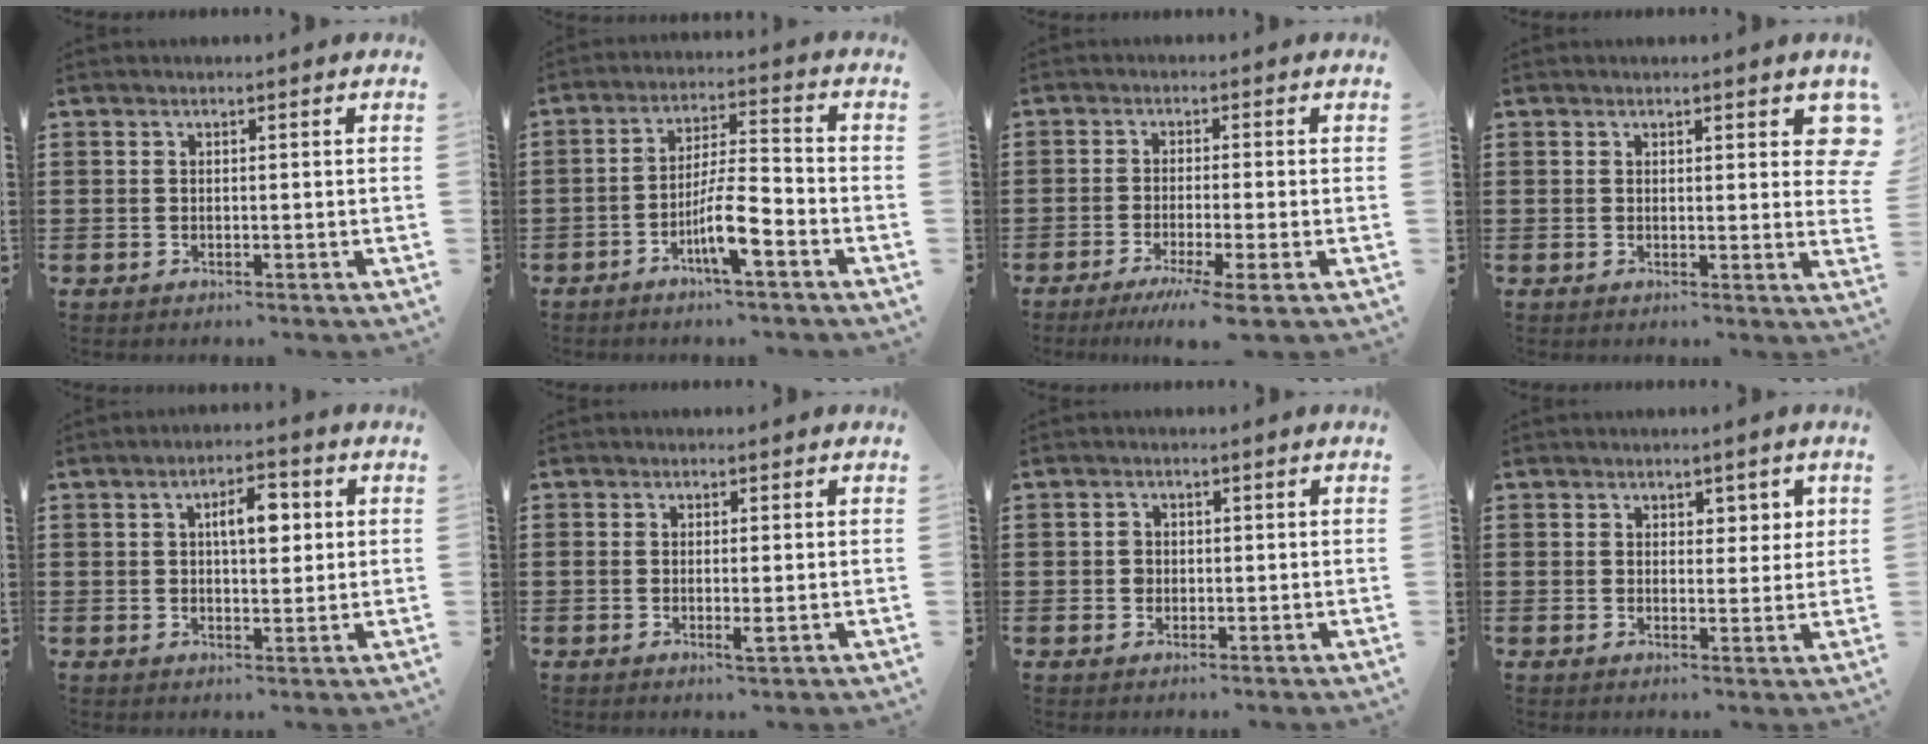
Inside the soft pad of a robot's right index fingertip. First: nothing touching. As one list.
[{"total": 7.5, "force": [-4.0, 1.4, 6.2], "torque": [-0.123, -0.003, -0.076]}, {"total": 3.9, "force": [-2.7, -0.6, 2.8], "torque": [-0.059, -0.019, -0.051]}, {"total": 2.6, "force": [1.8, 1.1, 1.6], "torque": [-0.006, -0.005, 0.026]}, {"total": 5.1, "force": [1.1, 2.1, 4.5], "torque": [-0.076, 0.006, 0.012]}, {"total": 2.1, "force": [-0.6, 0.3, 2.0], "torque": [-0.042, -0.007, -0.012]}, {"total": 1.5, "force": [0.0, 1.3, 0.8], "torque": [-0.017, 0.005, -0.001]}, {"total": 2.3, "force": [1.5, 1.6, 0.8], "torque": [-0.005, 0.003, 0.022]}]